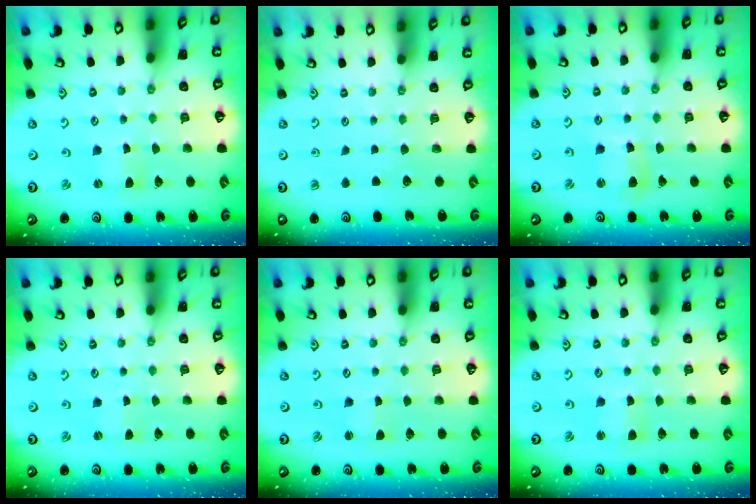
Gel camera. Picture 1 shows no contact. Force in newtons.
{"total": 0.0}
{"total": 5.4, "press": 5.4, "slide": 1.0}
{"total": 0.0}
{"total": 1.4, "press": 1.3, "slide": 0.2}
{"total": 1.8, "press": 1.8, "slide": 0.3}